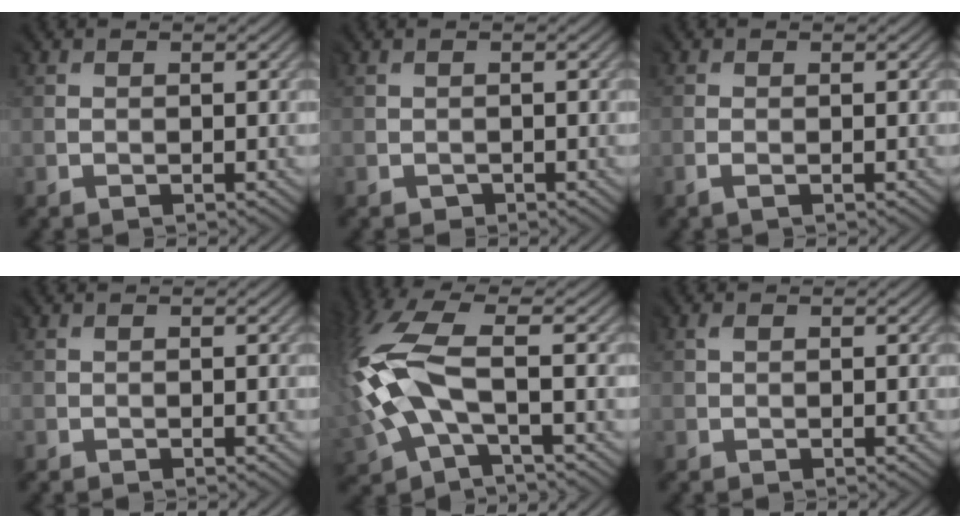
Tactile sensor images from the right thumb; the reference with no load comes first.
{"total": 1.1, "force": [-0.7, 0.4, -0.7], "torque": [0.018, -0.005, -0.008]}
{"total": 0.6, "force": [-0.5, -0.2, 0.3], "torque": [-0.009, 0.000, -0.010]}
{"total": 0.0}
{"total": 10.6, "force": [0.1, 4.6, 9.5], "torque": [-0.256, 0.013, -0.008]}
{"total": 0.8, "force": [0.5, 0.5, 0.4], "torque": [-0.008, 0.001, 0.009]}